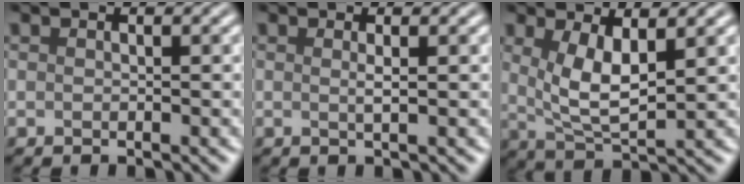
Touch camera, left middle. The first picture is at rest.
{"total": 0.7, "force": [-0.1, -0.1, 0.7], "torque": [-0.015, 0.003, -0.001]}
{"total": 3.8, "force": [0.6, 1.0, 3.6], "torque": [-0.090, -0.006, 0.037]}